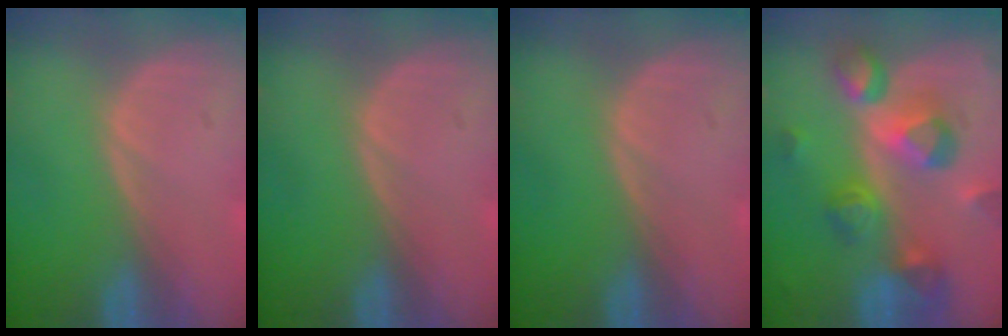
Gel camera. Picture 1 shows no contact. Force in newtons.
{"total": 0.0}
{"total": 0.0}
{"total": 10.3, "press": 9.3, "slide": 4.6}